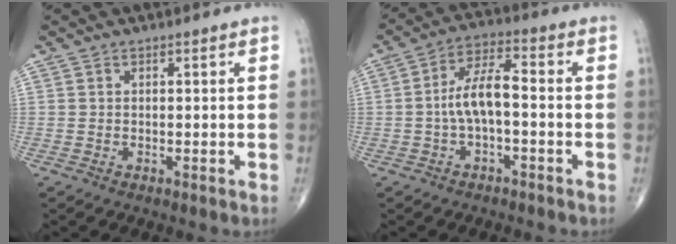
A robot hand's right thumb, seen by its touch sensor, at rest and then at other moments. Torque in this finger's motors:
{"motor_torque": [1.41, 1.25, 1.11, -0.05, 0.04]}